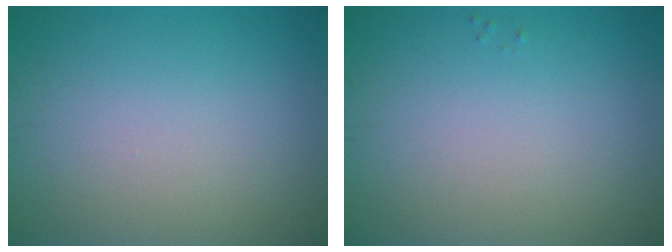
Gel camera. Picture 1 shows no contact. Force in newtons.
{"total": 0.0}